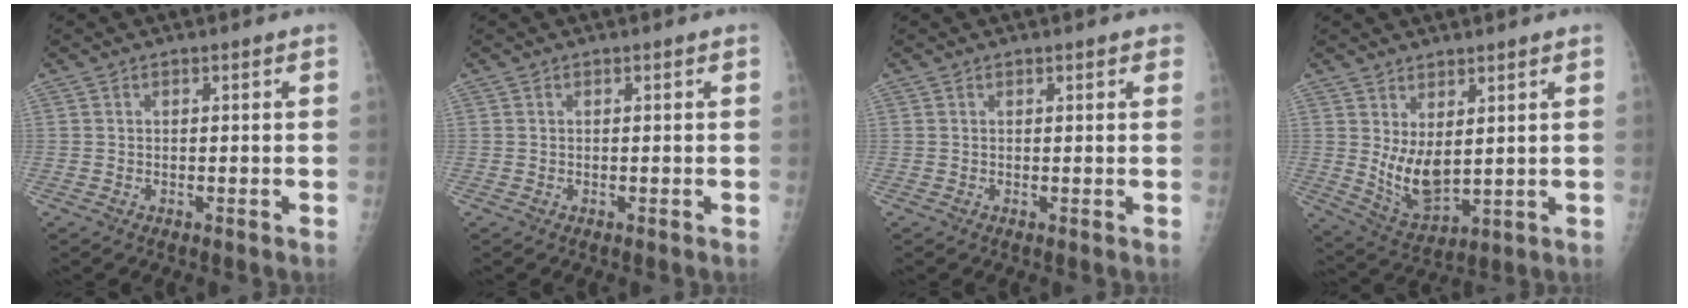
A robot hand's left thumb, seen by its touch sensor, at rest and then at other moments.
{"total": 0.0}
{"total": 1.3, "force": [0.9, 0.6, 0.8], "torque": [-0.005, -0.001, 0.008]}
{"total": 8.5, "force": [2.1, 4.1, 7.1], "torque": [-0.116, -0.033, 0.057]}